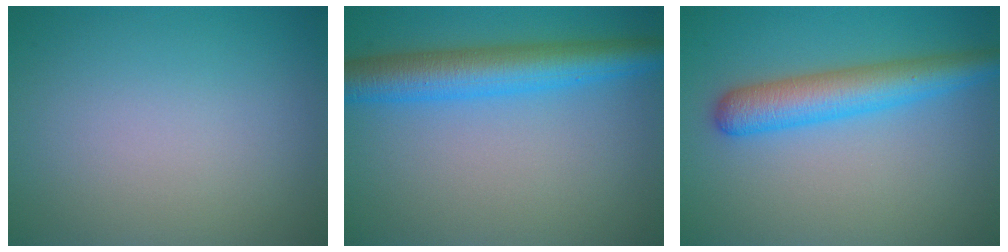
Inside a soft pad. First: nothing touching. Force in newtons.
{"total": 6.2, "press": 6.2, "slide": 0.2}
{"total": 5.1, "press": 5.1, "slide": 0.1}